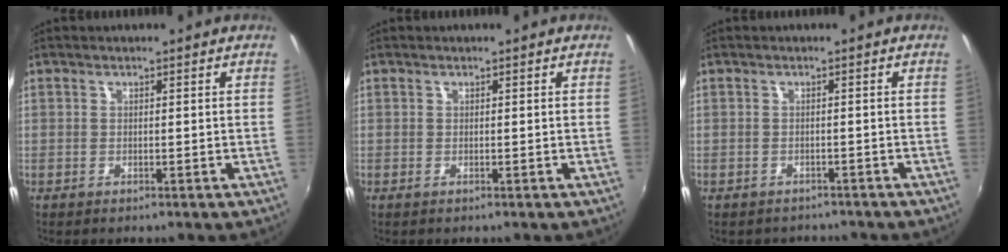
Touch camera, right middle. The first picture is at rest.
{"total": 0.0}
{"total": 3.3, "force": [-2.9, 1.6, 0.4], "torque": [-0.016, -0.013, -0.038]}